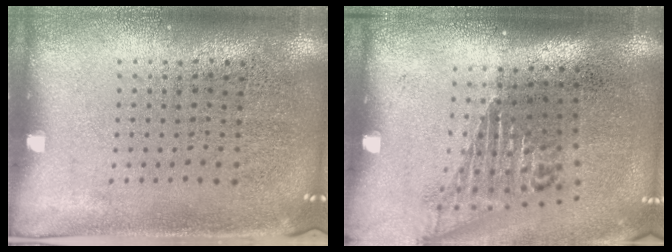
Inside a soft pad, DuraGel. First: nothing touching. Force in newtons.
{"total": 1.6, "press": 1.2, "slide": 1.1}